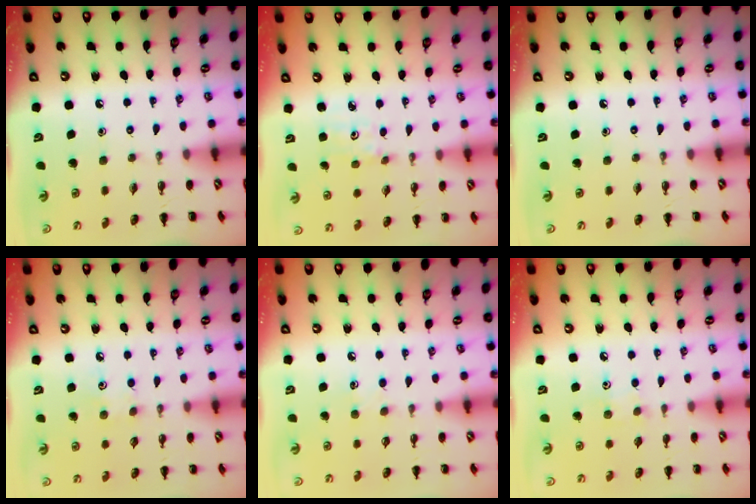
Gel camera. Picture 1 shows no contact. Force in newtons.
{"total": 2.7, "press": 2.6, "slide": 0.8}
{"total": 0.0}
{"total": 4.4, "press": 4.2, "slide": 1.1}
{"total": 4.4, "press": 4.2, "slide": 1.2}
{"total": 5.1, "press": 4.9, "slide": 1.3}